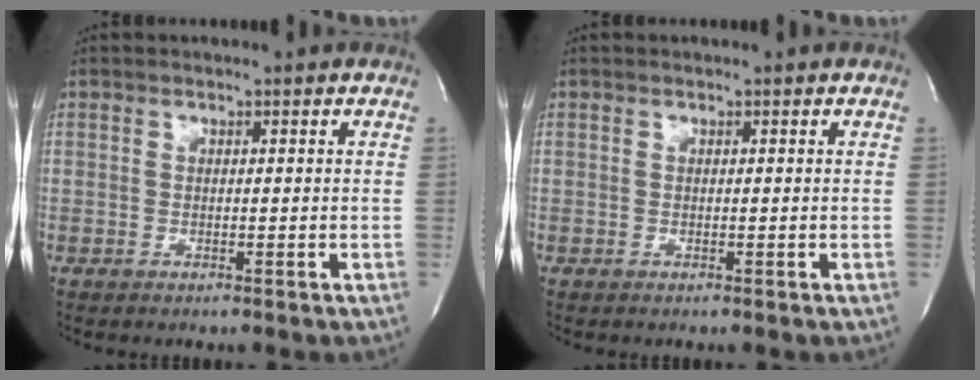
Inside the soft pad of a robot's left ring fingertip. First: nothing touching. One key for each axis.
{"total": 0.0}